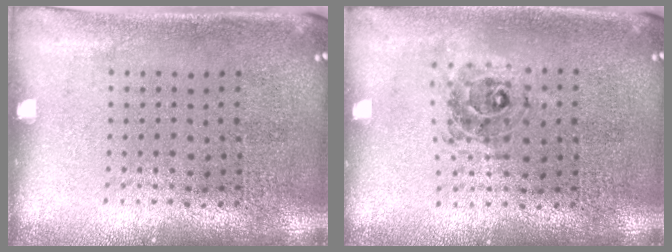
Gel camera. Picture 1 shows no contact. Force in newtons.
{"total": 0.7, "press": 0.7, "slide": 0.2}